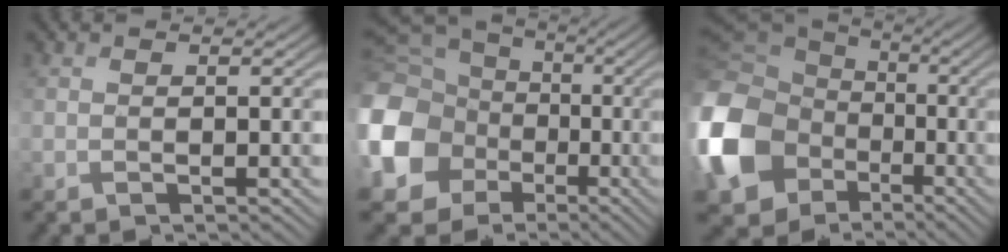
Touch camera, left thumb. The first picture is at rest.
{"total": 17.9, "force": [-3.2, 15.6, 8.2], "torque": [-0.259, -0.041, -0.083]}
{"total": 19.0, "force": [-4.6, 15.4, 10.3], "torque": [-0.315, -0.033, -0.098]}